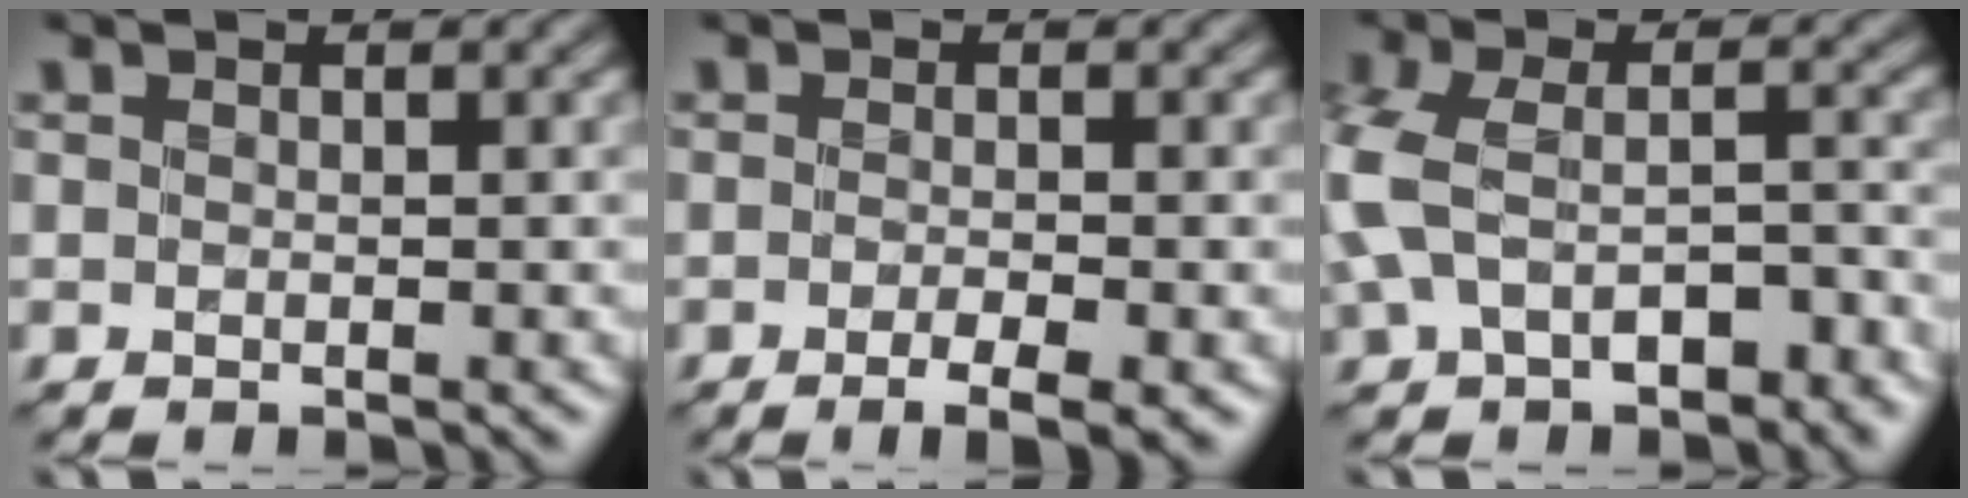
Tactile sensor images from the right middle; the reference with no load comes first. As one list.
[{"total": 3.0, "force": [-1.4, 0.7, 2.5], "torque": [-0.048, -0.001, -0.024]}, {"total": 6.7, "force": [-2.0, 4.1, 4.9], "torque": [-0.107, -0.001, -0.044]}]